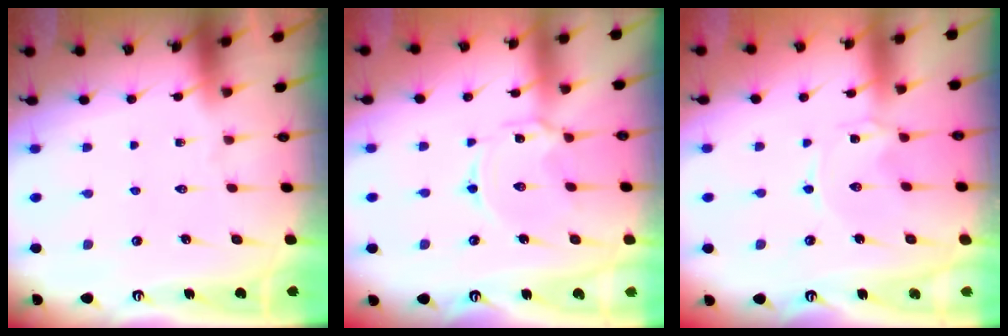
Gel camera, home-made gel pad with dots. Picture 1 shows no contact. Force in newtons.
{"total": 2.6, "press": 2.6, "slide": 0.3}
{"total": 0.0}